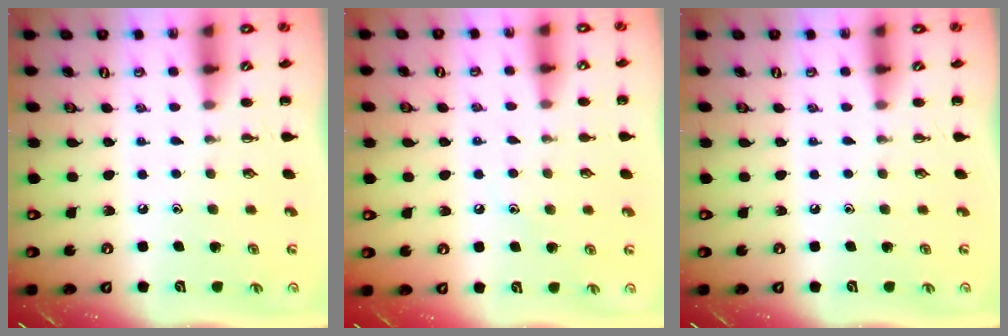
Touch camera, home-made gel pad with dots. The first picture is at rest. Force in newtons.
{"total": 7.3, "press": 7.1, "slide": 1.8}
{"total": 0.0}